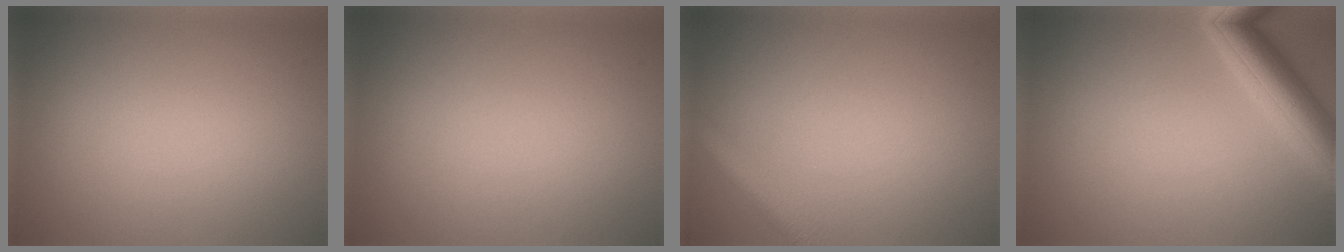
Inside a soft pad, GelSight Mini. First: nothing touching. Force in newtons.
{"total": 0.0}
{"total": 2.9, "press": 2.9, "slide": 0.1}
{"total": 5.1, "press": 5.1, "slide": 0.2}